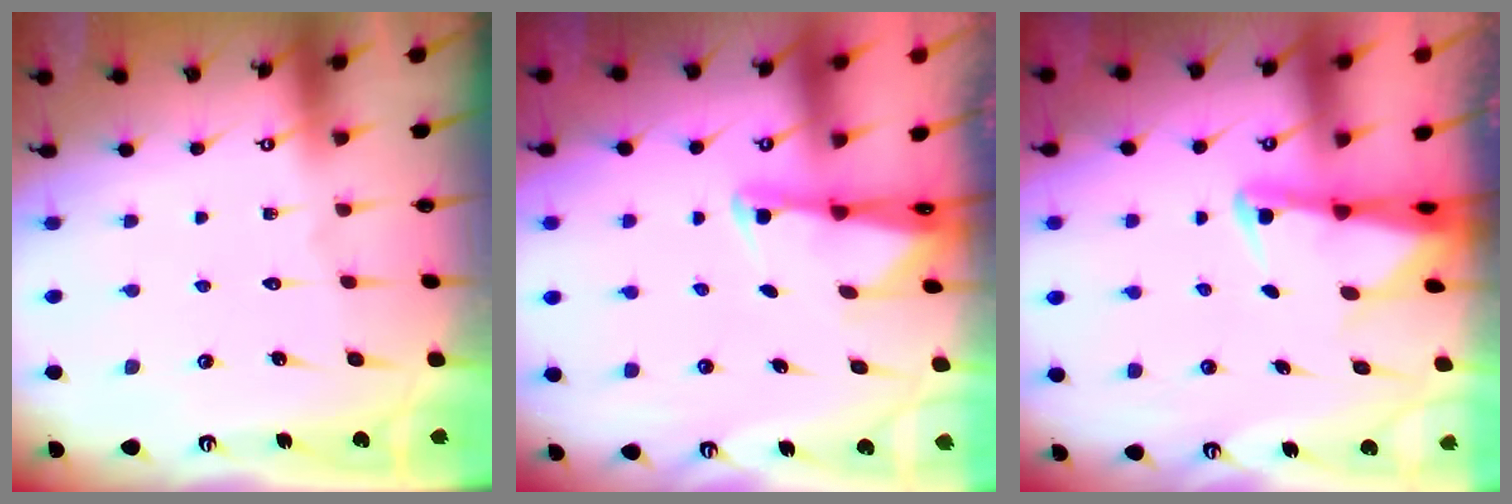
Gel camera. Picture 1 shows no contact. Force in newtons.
{"total": 1.8, "press": 1.7, "slide": 0.4}
{"total": 2.8, "press": 2.8, "slide": 0.4}